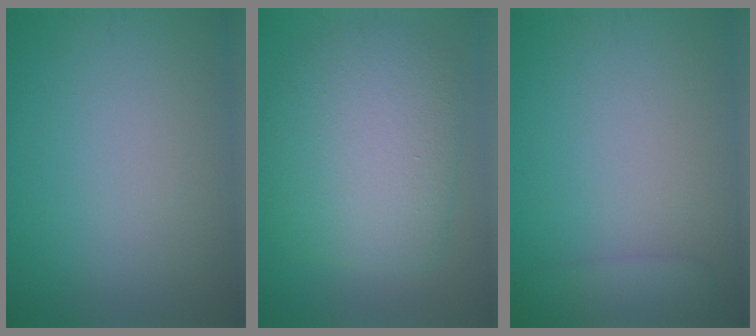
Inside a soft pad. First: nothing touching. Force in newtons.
{"total": 8.2, "press": 8.2, "slide": 0.3}
{"total": 2.4, "press": 2.3, "slide": 0.3}